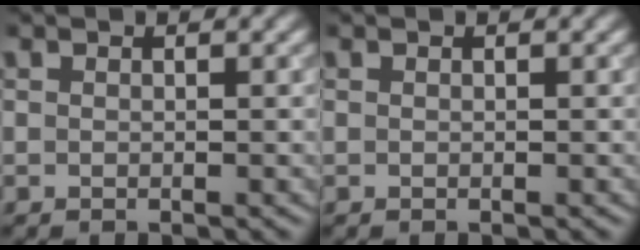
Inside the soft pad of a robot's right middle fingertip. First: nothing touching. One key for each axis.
{"total": 0.0}